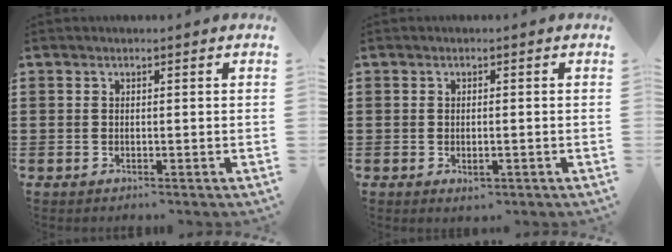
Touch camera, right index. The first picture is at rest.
{"total": 1.3, "force": [-0.5, 0.5, 1.1], "torque": [-0.020, -0.001, -0.009]}